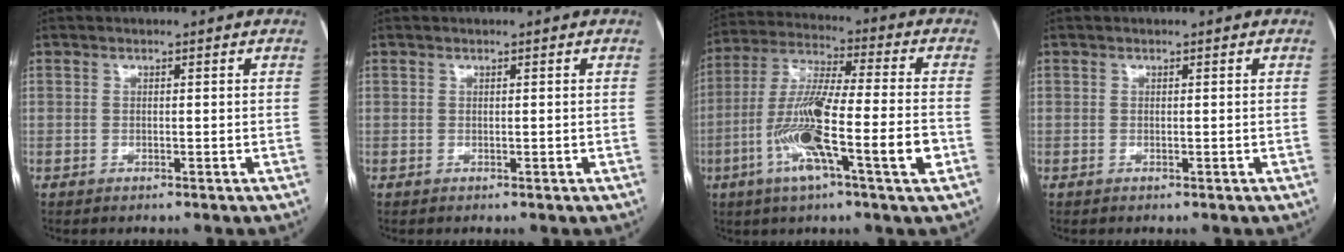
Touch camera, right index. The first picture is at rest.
{"total": 0.0}
{"total": 16.6, "force": [-5.2, 1.1, 15.7], "torque": [-0.299, -0.005, -0.096]}
{"total": 0.0}